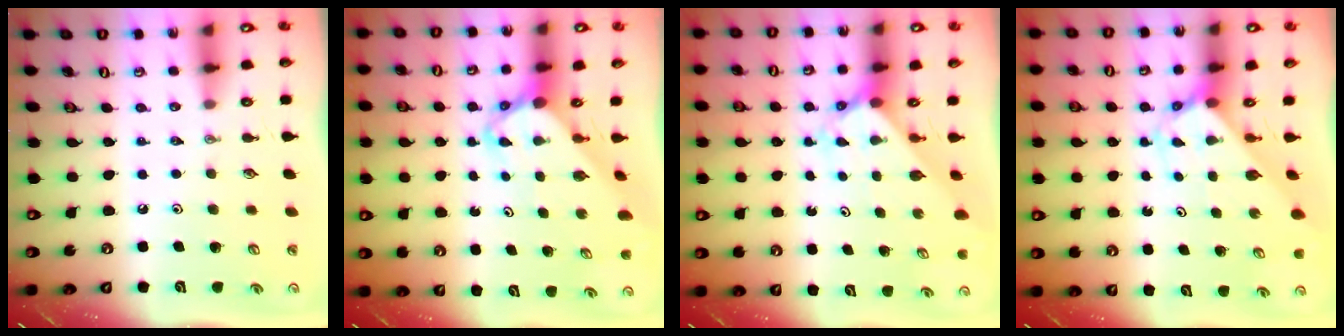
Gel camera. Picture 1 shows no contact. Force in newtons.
{"total": 4.6, "press": 4.5, "slide": 0.4}
{"total": 2.0, "press": 2.0, "slide": 0.1}
{"total": 2.6, "press": 2.6, "slide": 0.2}